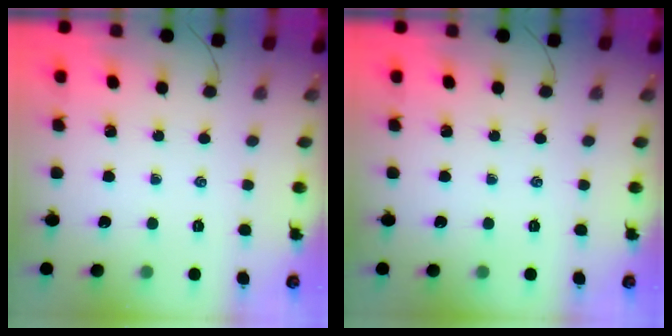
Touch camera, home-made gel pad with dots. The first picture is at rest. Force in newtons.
{"total": 0.0}